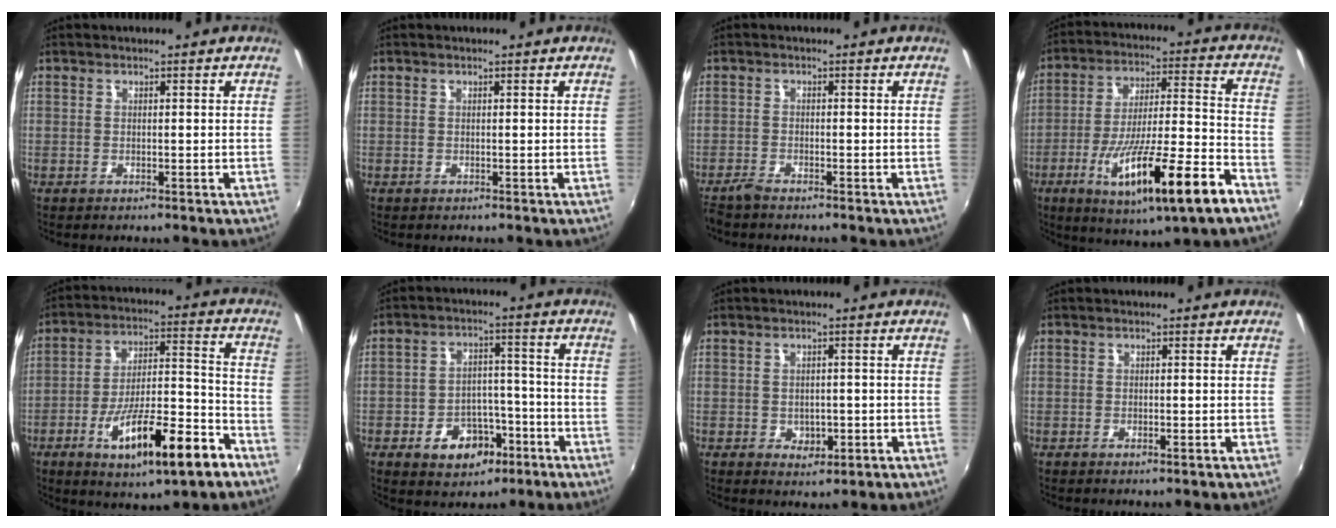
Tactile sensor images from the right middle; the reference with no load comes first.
{"total": 0.0}
{"total": 2.2, "force": [-2.0, 0.3, 0.9], "torque": [-0.029, -0.005, -0.043]}
{"total": 20.7, "force": [-10.7, 2.6, 17.5], "torque": [-0.311, -0.051, -0.174]}
{"total": 18.0, "force": [-9.6, 4.4, 14.5], "torque": [-0.244, -0.009, -0.147]}
{"total": 9.7, "force": [-5.2, 6.6, 4.9], "torque": [-0.103, 0.025, -0.066]}
{"total": 4.3, "force": [-1.4, 3.1, 2.7], "torque": [-0.050, -0.004, -0.014]}
{"total": 1.7, "force": [-1.0, 0.5, 1.2], "torque": [-0.019, -0.002, -0.016]}